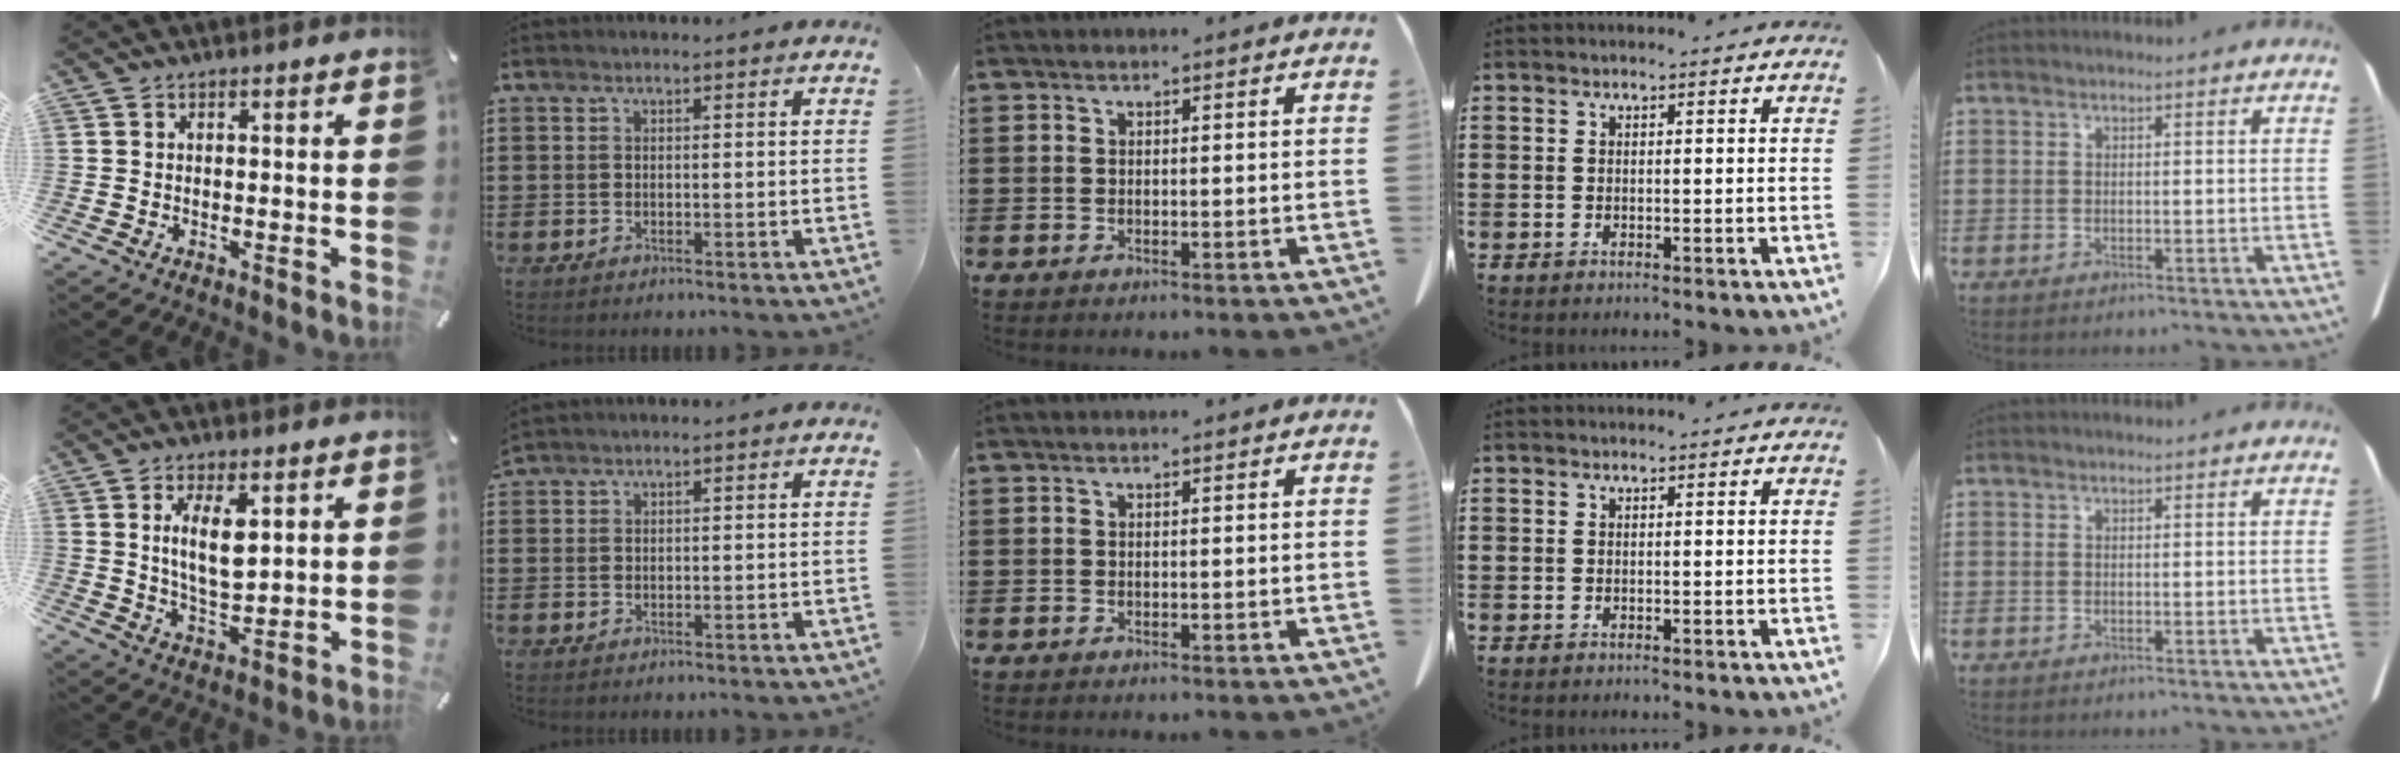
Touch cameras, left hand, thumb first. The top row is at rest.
{"thumb": {"total": 9.2, "force": [3.0, 4.3, 7.6], "torque": [-0.145, -0.008, 0.045]}, "index": {"total": 1.0, "force": [1.0, 0.1, -0.1], "torque": [0.000, -0.001, 0.019]}}